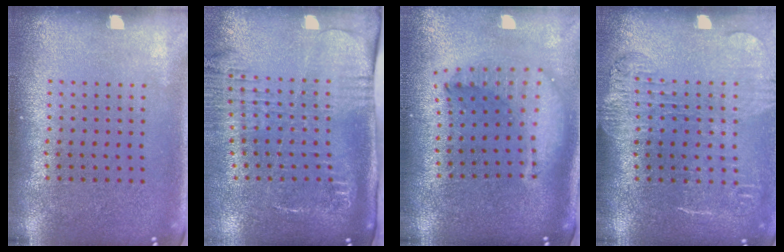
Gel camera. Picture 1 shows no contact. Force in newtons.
{"total": 2.8, "press": 2.1, "slide": 1.8}
{"total": 2.2, "press": 1.7, "slide": 1.4}
{"total": 1.8, "press": 1.5, "slide": 1.0}